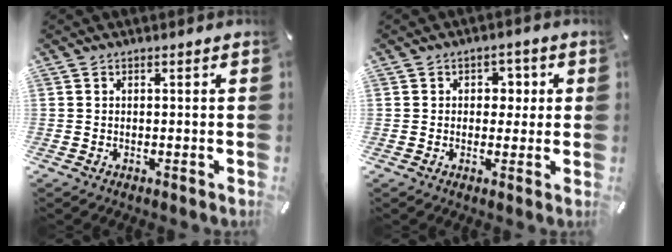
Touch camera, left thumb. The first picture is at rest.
{"total": 4.1, "force": [0.3, 3.5, 2.2], "torque": [-0.017, -0.002, -0.005]}